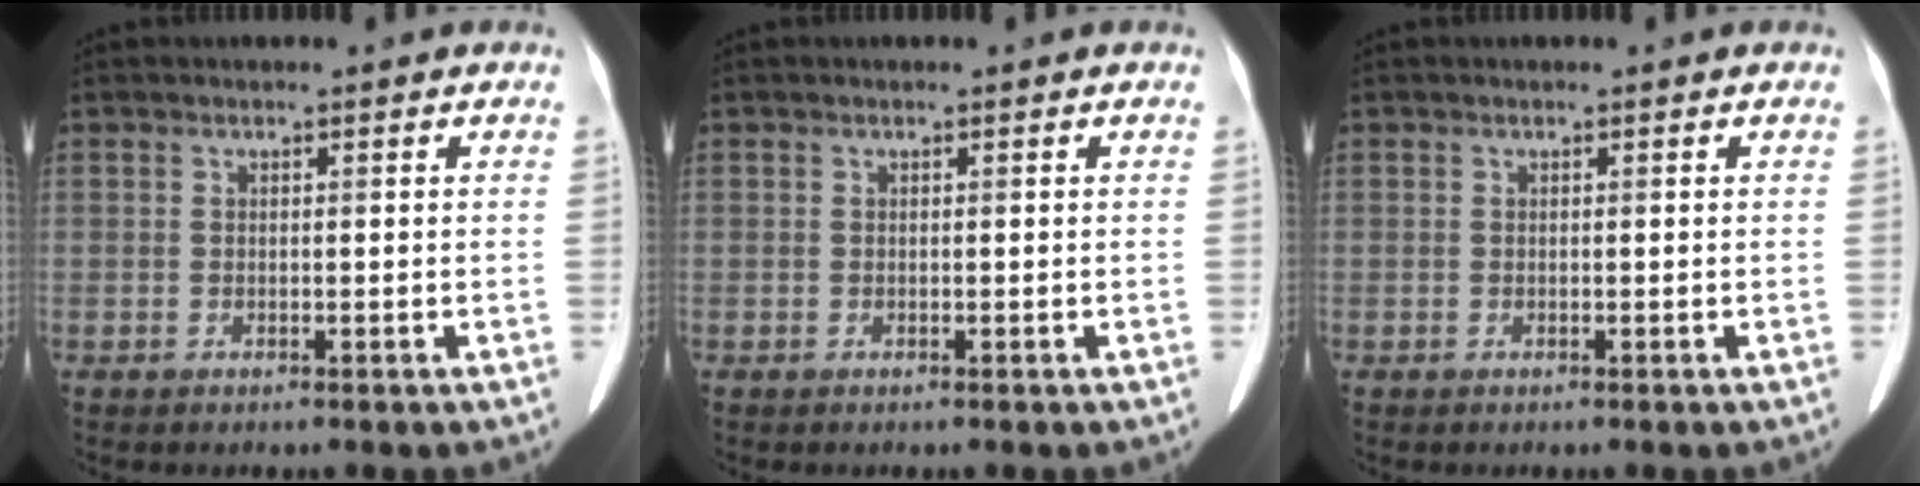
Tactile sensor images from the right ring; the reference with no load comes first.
{"total": 0.0}
{"total": 0.0}